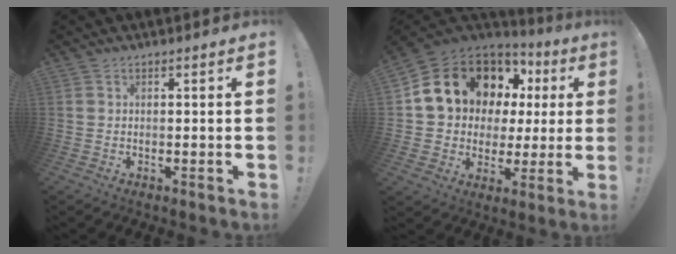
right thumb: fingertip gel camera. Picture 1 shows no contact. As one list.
[{"total": 16.9, "force": [8.8, 12.0, 8.0], "torque": [-0.130, -0.050, 0.185]}]